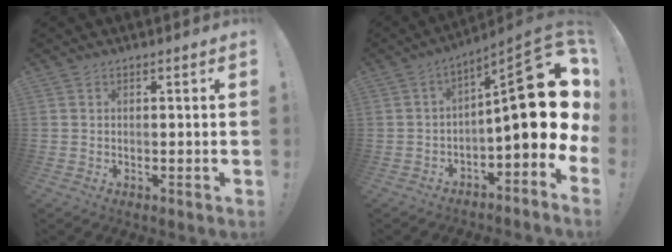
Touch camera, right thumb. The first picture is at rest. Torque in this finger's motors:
{"motor_torque": [2.22, 2.79, 1.56, -1.21, 0.11]}